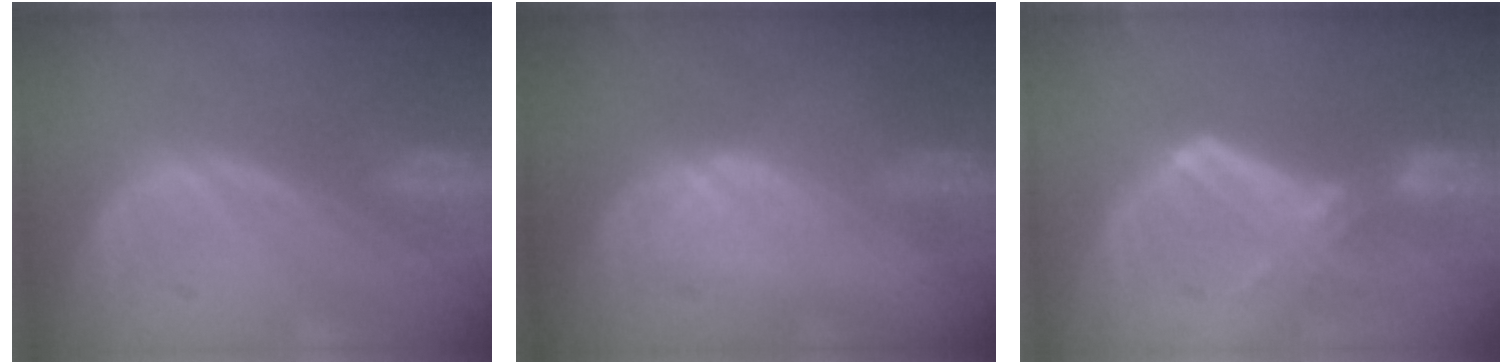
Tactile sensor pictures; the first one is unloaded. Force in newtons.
{"total": 1.7, "press": 1.5, "slide": 0.8}
{"total": 5.7, "press": 5.5, "slide": 1.4}